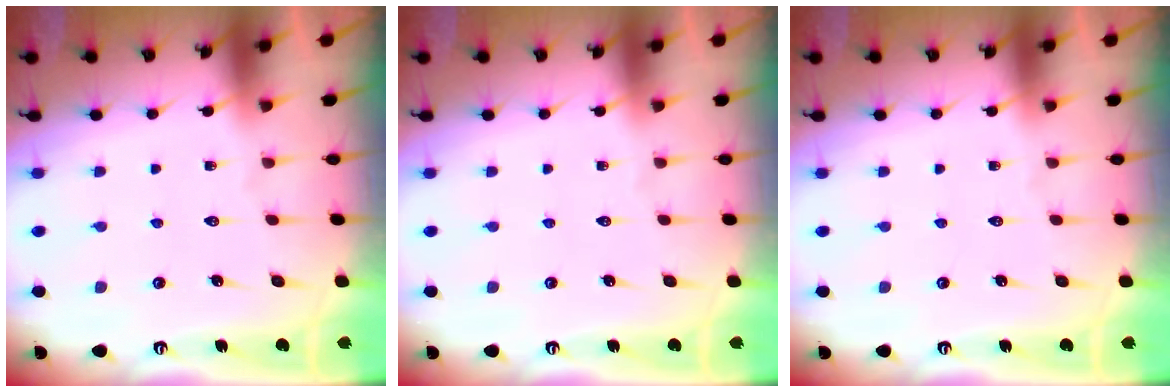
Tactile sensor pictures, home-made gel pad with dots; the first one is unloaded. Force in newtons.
{"total": 0.0}
{"total": 0.0}